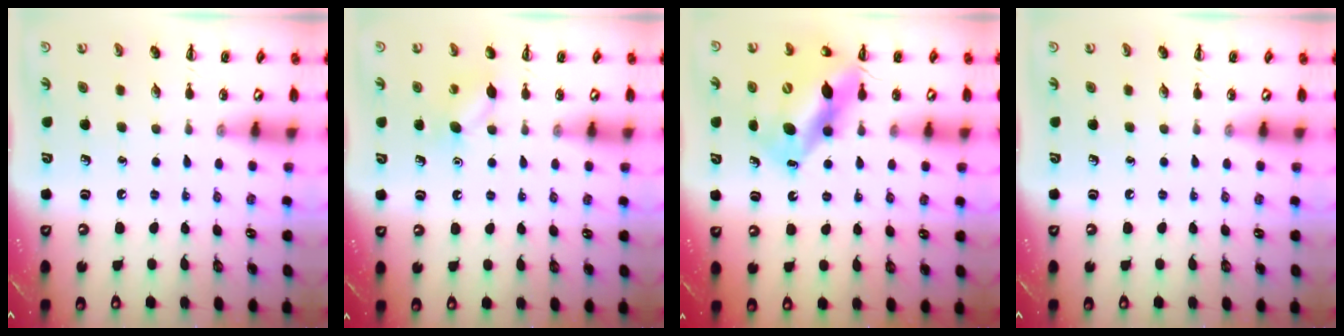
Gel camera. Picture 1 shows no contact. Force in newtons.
{"total": 7.0, "press": 6.8, "slide": 1.6}
{"total": 12.8, "press": 12.4, "slide": 3.2}
{"total": 0.0}